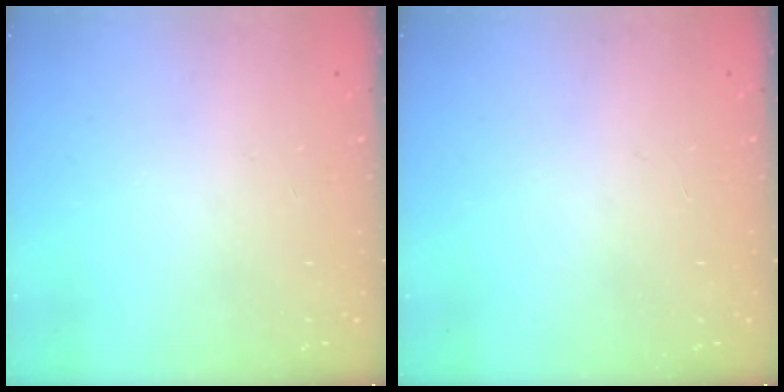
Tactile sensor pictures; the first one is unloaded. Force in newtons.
{"total": 0.0}